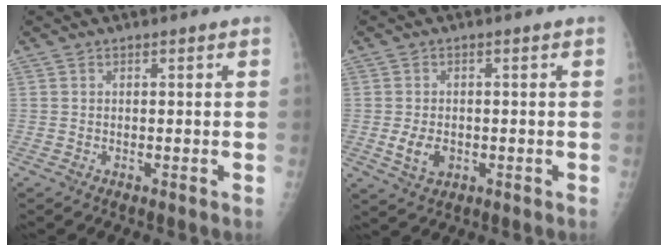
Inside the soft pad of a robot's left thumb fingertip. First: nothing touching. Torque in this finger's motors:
{"motor_torque": [-0.17, 0.20, 0.16, 0.01, 0.04]}